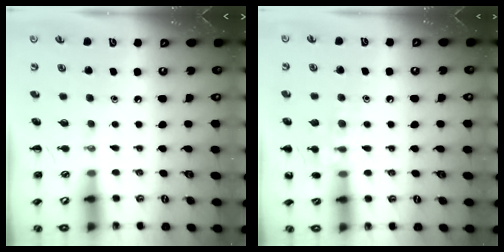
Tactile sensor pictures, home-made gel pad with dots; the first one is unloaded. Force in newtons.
{"total": 10.0, "press": 9.9, "slide": 1.1}